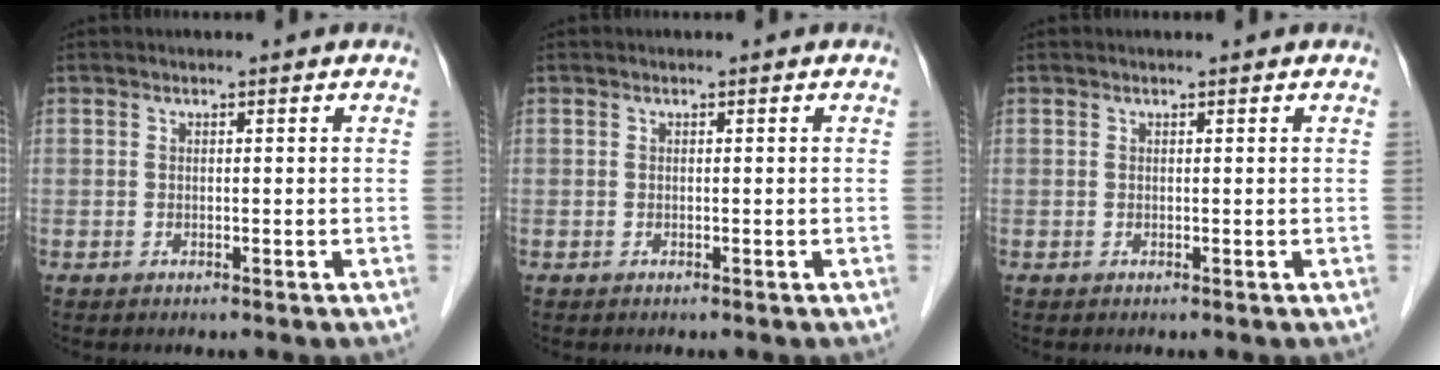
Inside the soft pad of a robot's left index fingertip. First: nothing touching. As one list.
[{"total": 0.0}, {"total": 0.8, "force": [0.7, 0.0, 0.3], "torque": [-0.007, 0.007, 0.012]}]